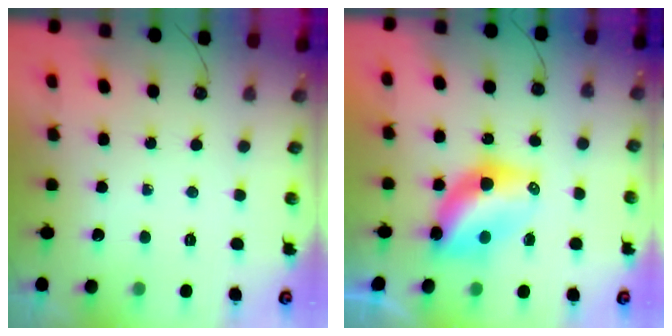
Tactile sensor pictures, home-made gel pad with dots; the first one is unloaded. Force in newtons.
{"total": 8.0, "press": 8.0, "slide": 0.7}